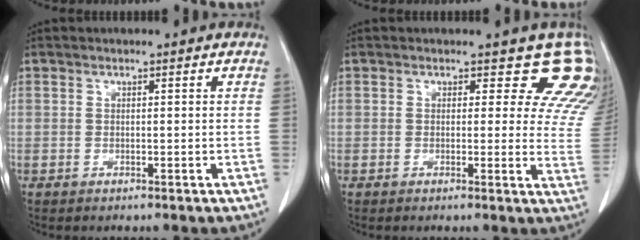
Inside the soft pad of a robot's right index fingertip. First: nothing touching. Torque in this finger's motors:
{"motor_torque": [0.18, 0.26, 0.07, 0.01]}